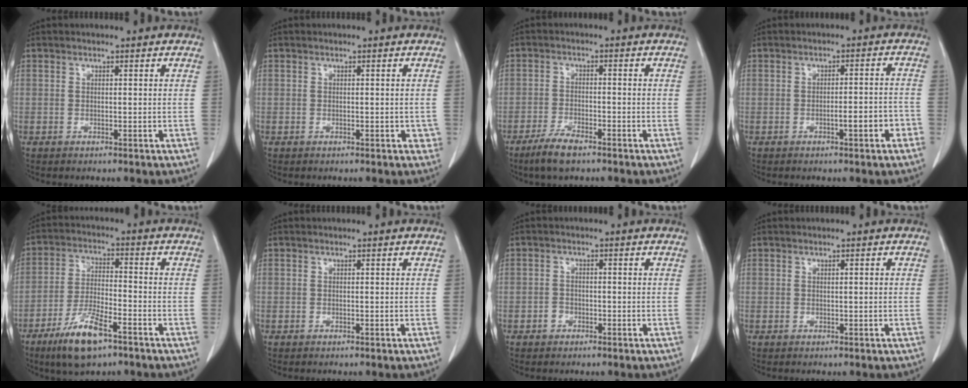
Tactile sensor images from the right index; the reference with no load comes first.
{"total": 1.5, "force": [-0.4, 0.9, 1.1], "torque": [-0.004, 0.004, -0.003]}
{"total": 5.1, "force": [-3.8, 1.1, 3.3], "torque": [-0.072, -0.007, -0.069]}
{"total": 4.3, "force": [-2.1, 0.6, 3.7], "torque": [-0.049, 0.007, -0.028]}
{"total": 10.1, "force": [-6.3, 2.5, 7.5], "torque": [-0.149, -0.016, -0.112]}
{"total": 0.0}
{"total": 1.6, "force": [-0.8, 1.3, 0.4], "torque": [-0.003, 0.006, -0.016]}
{"total": 0.6, "force": [0.1, 0.1, 0.6], "torque": [-0.011, 0.000, 0.003]}